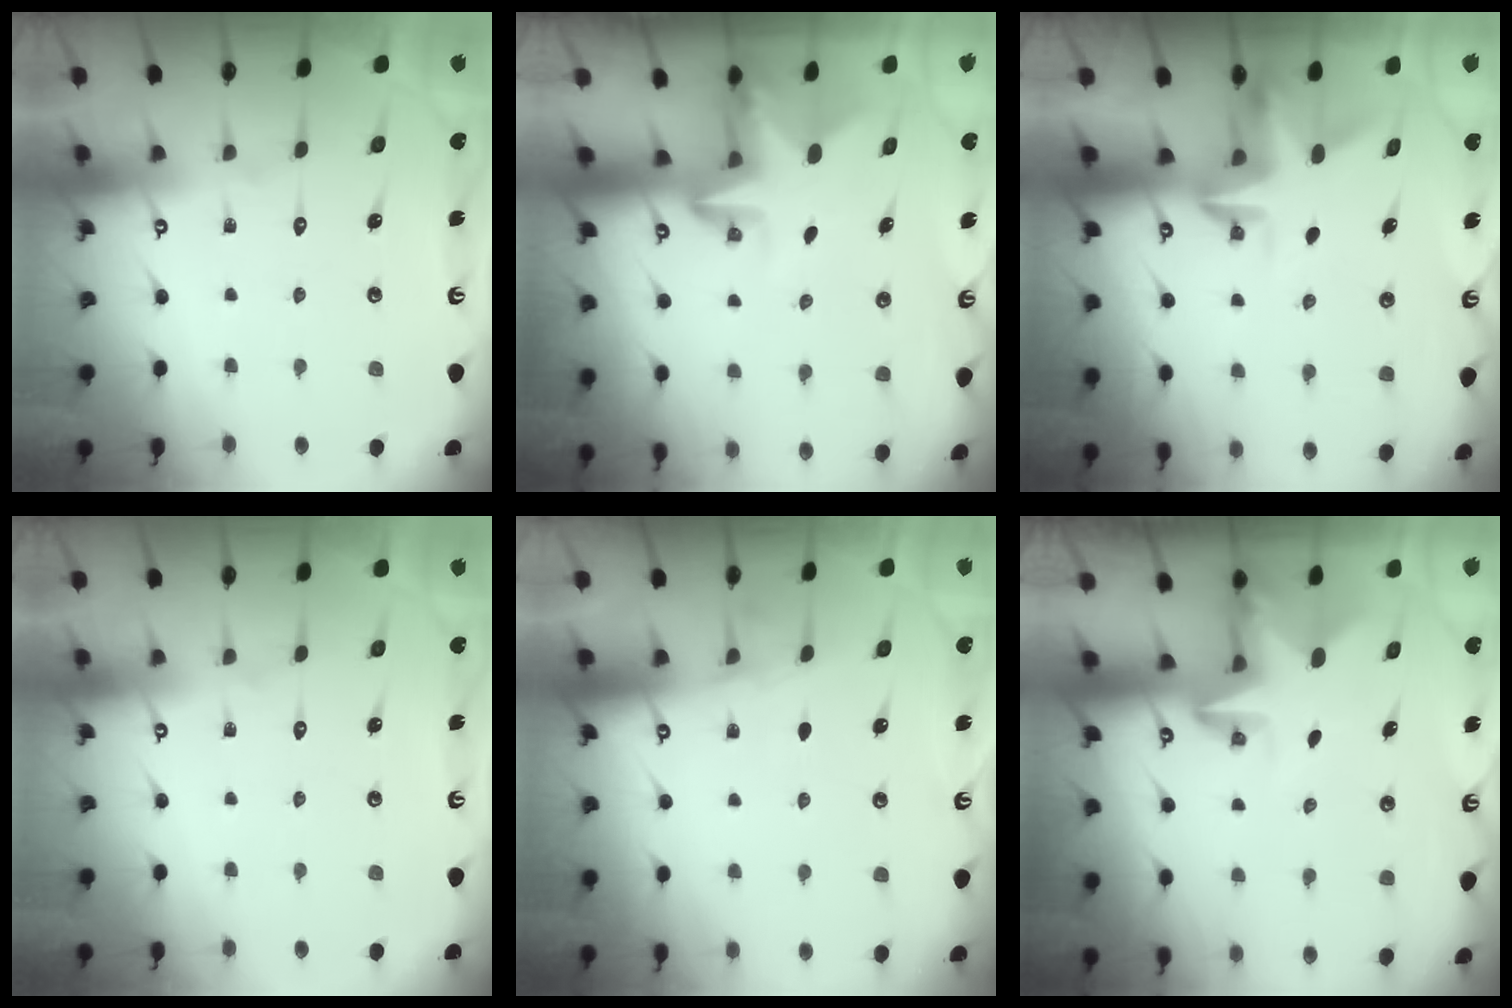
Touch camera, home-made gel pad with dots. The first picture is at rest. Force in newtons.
{"total": 3.0, "press": 3.0, "slide": 0.4}
{"total": 3.2, "press": 3.1, "slide": 0.5}
{"total": 0.0}
{"total": 2.6, "press": 2.5, "slide": 0.4}
{"total": 3.0, "press": 3.0, "slide": 0.2}